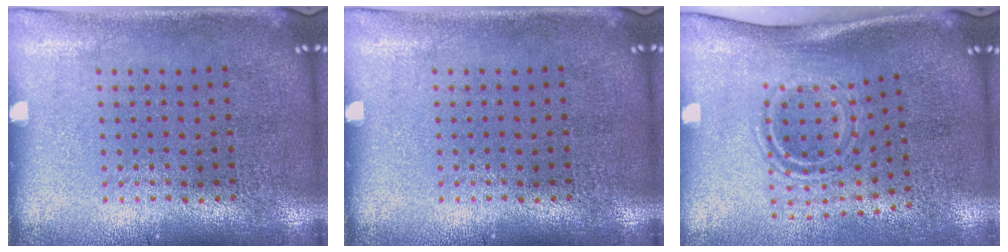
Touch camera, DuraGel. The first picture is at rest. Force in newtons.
{"total": 0.0}
{"total": 1.9, "press": 1.1, "slide": 1.5}